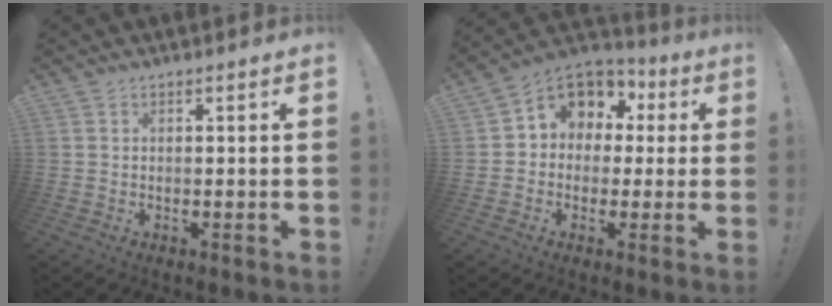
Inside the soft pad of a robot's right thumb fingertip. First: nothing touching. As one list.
[{"total": 9.2, "force": [2.3, 7.9, 4.2], "torque": [-0.069, -0.007, 0.050]}]